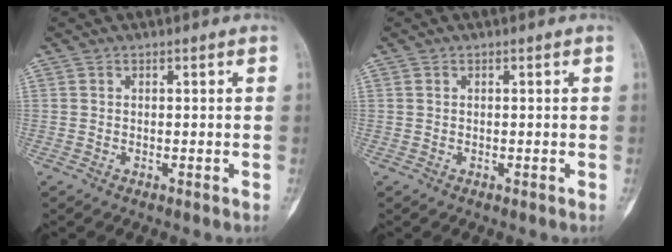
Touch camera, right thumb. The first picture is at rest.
{"total": 0.0}